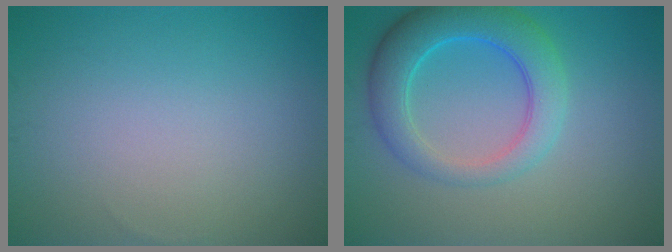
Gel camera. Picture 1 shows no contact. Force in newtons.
{"total": 5.9, "press": 5.9, "slide": 0.3}